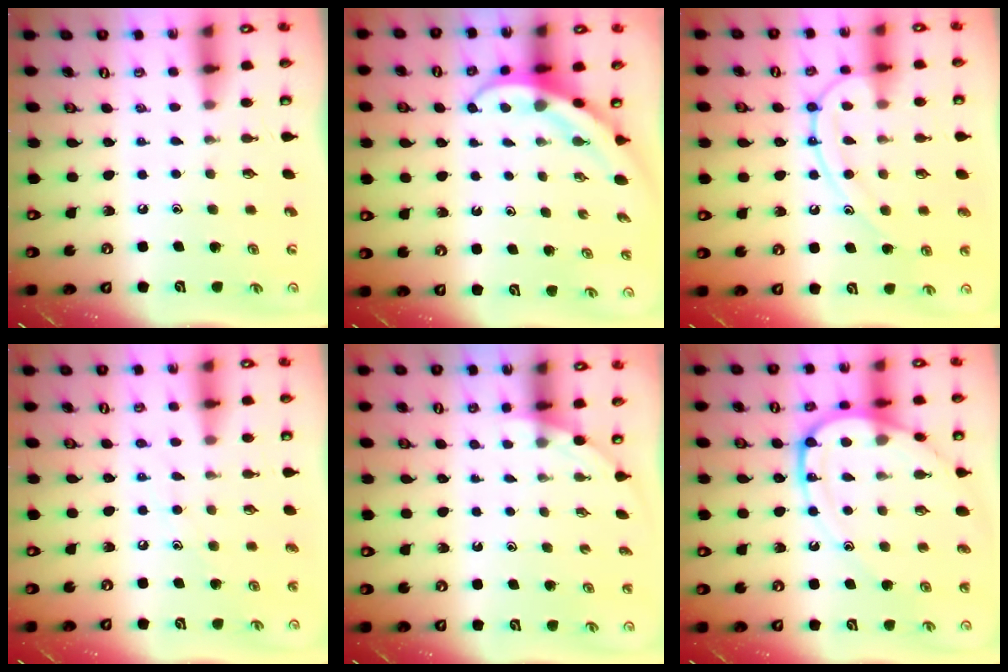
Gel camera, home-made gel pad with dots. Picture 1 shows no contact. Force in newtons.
{"total": 4.0, "press": 3.9, "slide": 0.4}
{"total": 12.6, "press": 12.5, "slide": 1.4}
{"total": 7.4, "press": 7.4, "slide": 0.6}
{"total": 0.9, "press": 0.9, "slide": 0.2}
{"total": 13.3, "press": 13.3, "slide": 1.3}